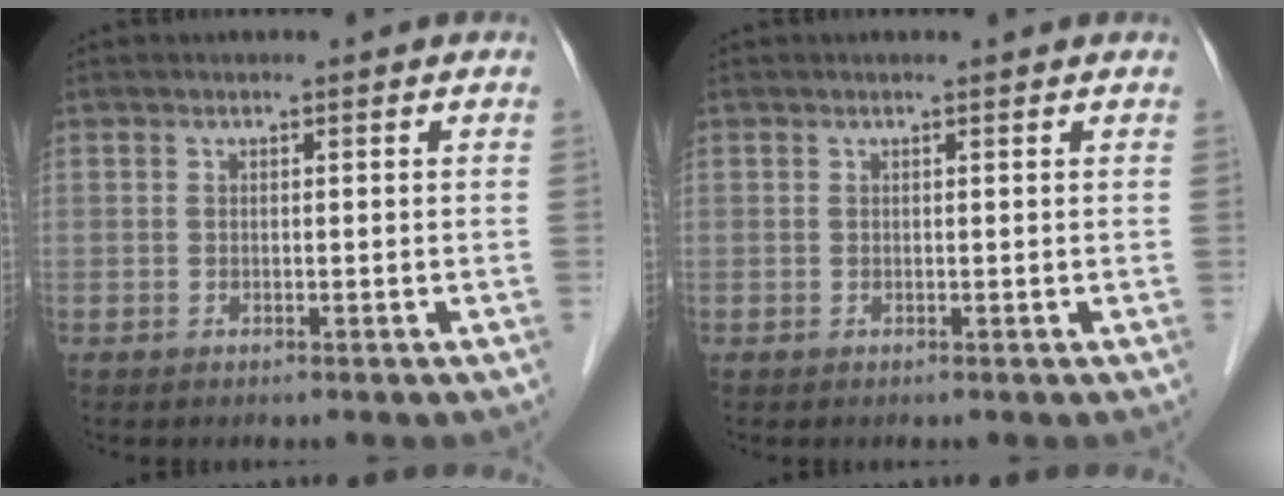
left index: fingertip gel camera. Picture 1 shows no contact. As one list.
[{"total": 0.7, "force": [0.7, 0.0, 0.2], "torque": [-0.010, 0.003, 0.007]}]